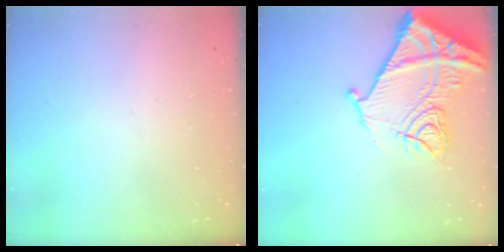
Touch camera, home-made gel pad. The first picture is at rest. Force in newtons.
{"total": 18.1, "press": 18.0, "slide": 1.9}